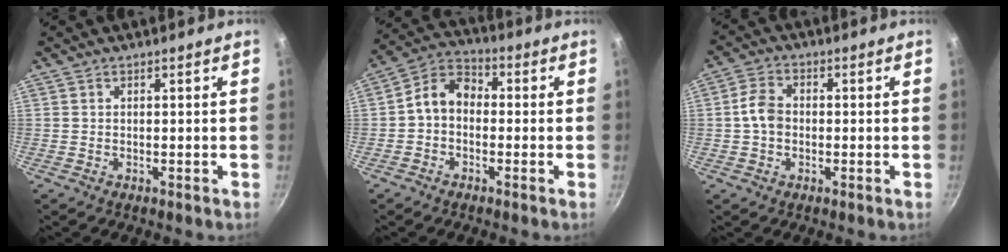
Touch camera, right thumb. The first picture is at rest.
{"total": 7.2, "force": [-0.9, 5.5, 4.6], "torque": [-0.064, 0.033, -0.036]}
{"total": 4.9, "force": [-0.4, 3.7, 3.2], "torque": [-0.055, 0.016, -0.014]}